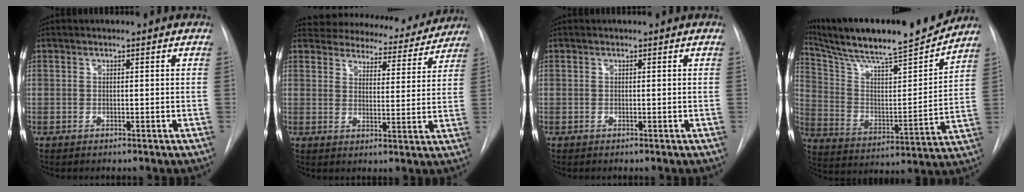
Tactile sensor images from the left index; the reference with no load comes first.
{"total": 17.2, "force": [16.2, 4.8, 3.5], "torque": [-0.040, -0.010, 0.200]}
{"total": 0.0}
{"total": 21.1, "force": [19.2, 0.4, 8.8], "torque": [-0.166, -0.029, 0.306]}